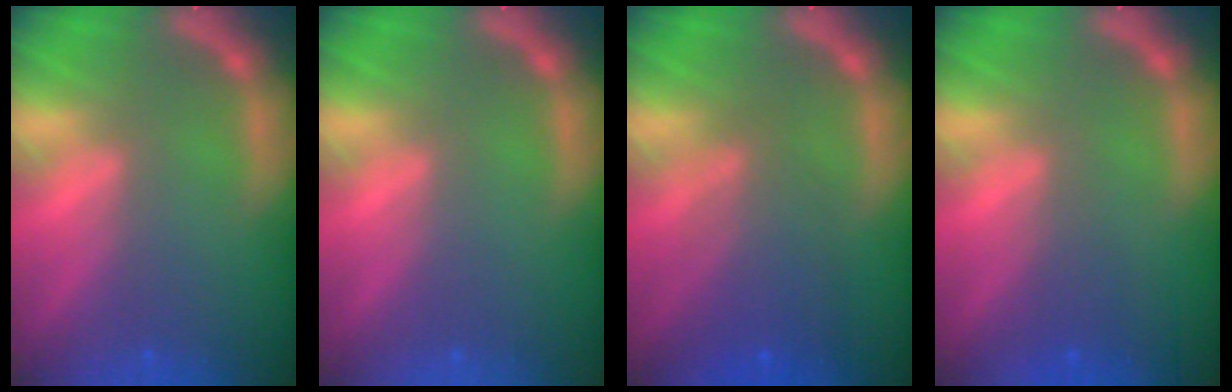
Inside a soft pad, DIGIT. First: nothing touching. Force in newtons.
{"total": 0.0}
{"total": 5.0}
{"total": 1.5}